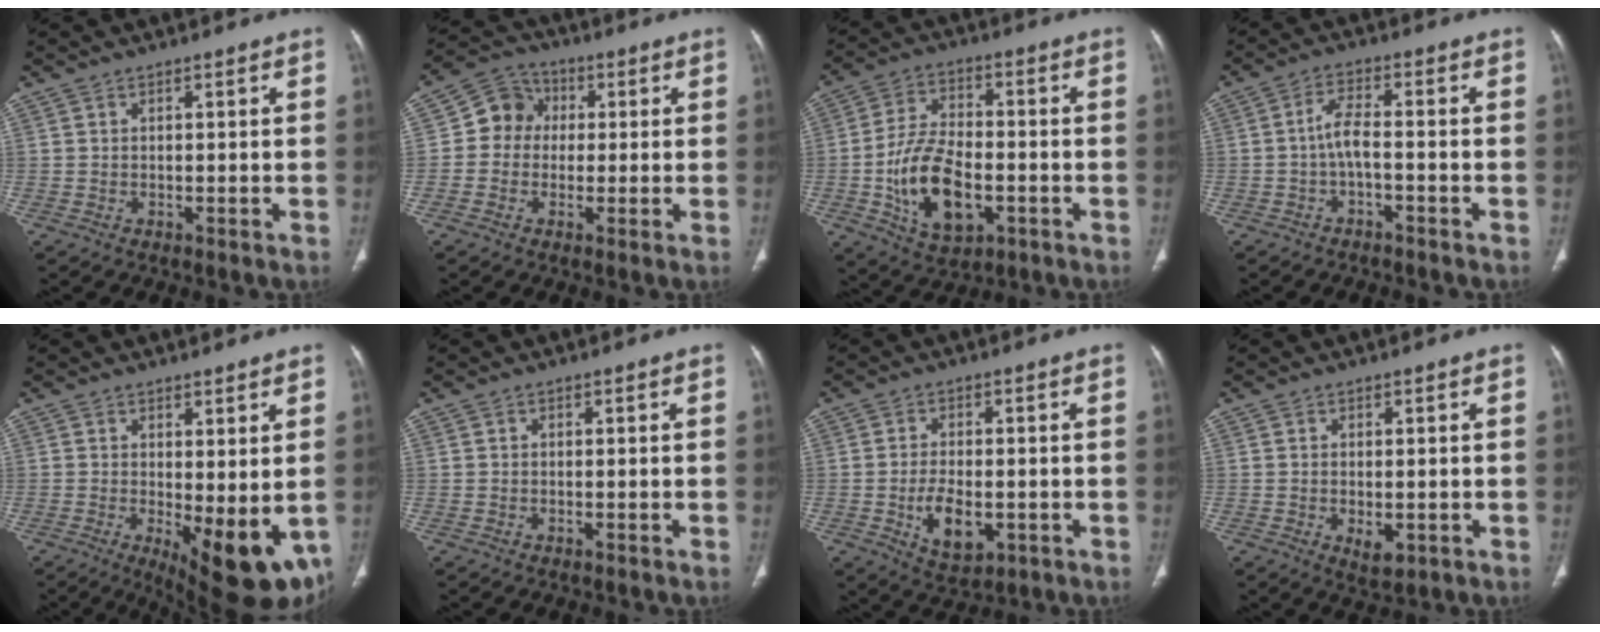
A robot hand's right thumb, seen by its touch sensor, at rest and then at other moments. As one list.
[{"total": 7.6, "force": [0.5, 6.8, 3.4], "torque": [-0.035, 0.020, -0.006]}, {"total": 14.6, "force": [-3.6, 8.3, 11.5], "torque": [-0.199, 0.011, -0.059]}, {"total": 4.0, "force": [-1.4, 1.5, 3.4], "torque": [-0.068, 0.026, -0.029]}, {"total": 12.4, "force": [-2.0, 4.5, 11.4], "torque": [-0.145, -0.027, -0.012]}, {"total": 0.0}, {"total": 8.0, "force": [-1.9, 4.5, 6.4], "torque": [-0.101, -0.002, -0.023]}, {"total": 3.7, "force": [-0.8, 2.0, 3.0], "torque": [-0.046, -0.009, -0.006]}]